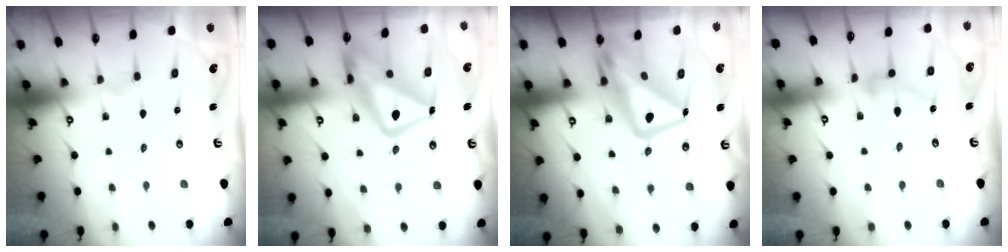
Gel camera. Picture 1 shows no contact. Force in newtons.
{"total": 15.8, "press": 15.8, "slide": 1.6}
{"total": 15.7, "press": 15.6, "slide": 1.4}
{"total": 7.9, "press": 7.9, "slide": 0.2}